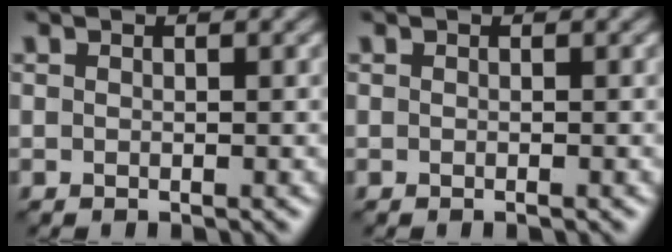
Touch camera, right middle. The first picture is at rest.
{"total": 0.0}